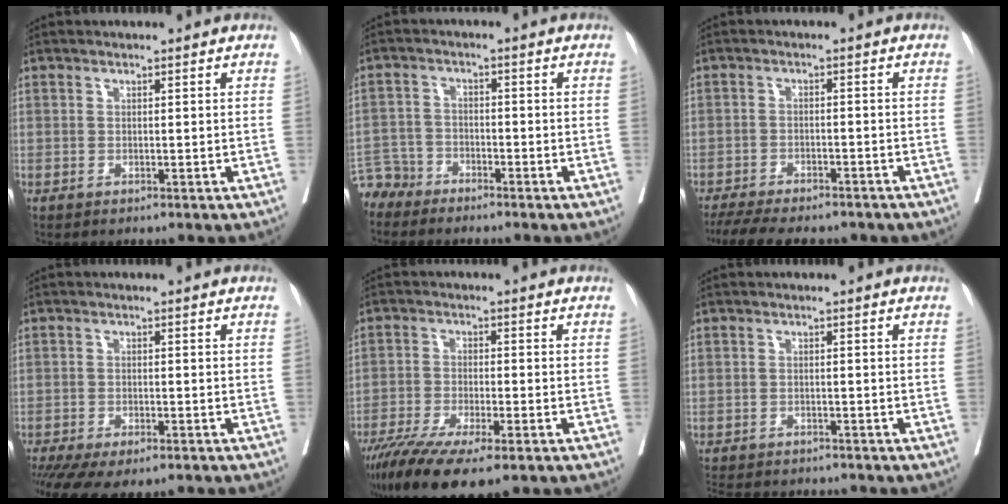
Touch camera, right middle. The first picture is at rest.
{"total": 4.3, "force": [-3.9, 1.7, -0.6], "torque": [0.015, -0.003, -0.081]}
{"total": 15.0, "force": [-12.5, 4.3, 7.0], "torque": [-0.139, -0.014, -0.171]}
{"total": 12.2, "force": [-9.8, 3.4, 6.4], "torque": [-0.117, -0.015, -0.142]}
{"total": 13.6, "force": [-9.8, 2.3, 9.2], "torque": [-0.160, -0.033, -0.162]}
{"total": 11.0, "force": [-10.0, 2.8, 3.8], "torque": [-0.074, -0.008, -0.134]}